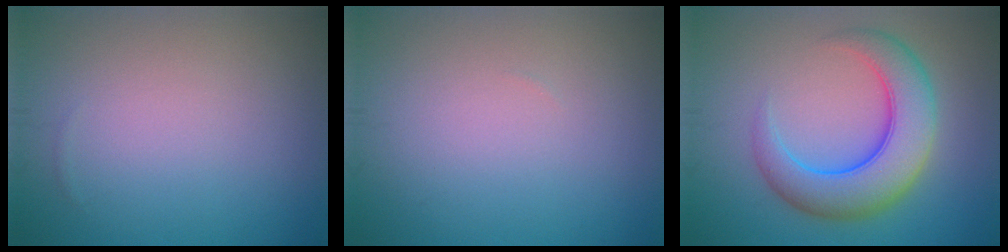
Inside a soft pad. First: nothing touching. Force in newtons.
{"total": 0.0}
{"total": 7.5, "press": 7.5, "slide": 0.1}